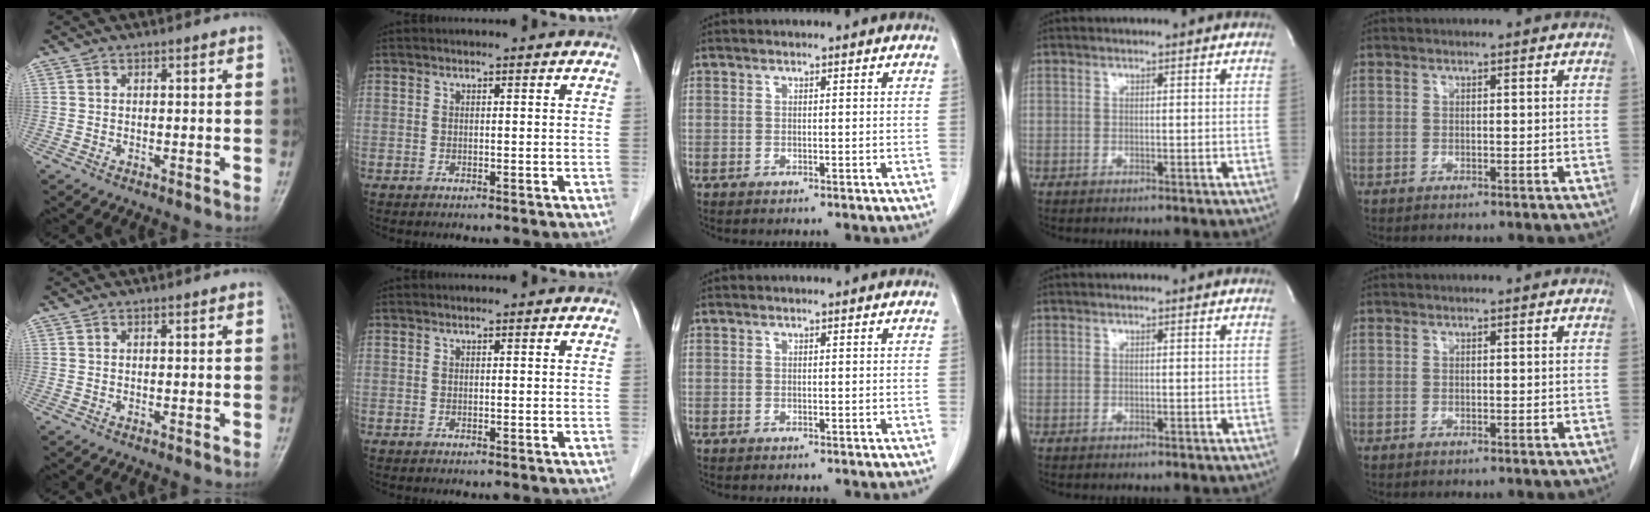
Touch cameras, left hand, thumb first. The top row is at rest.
{}